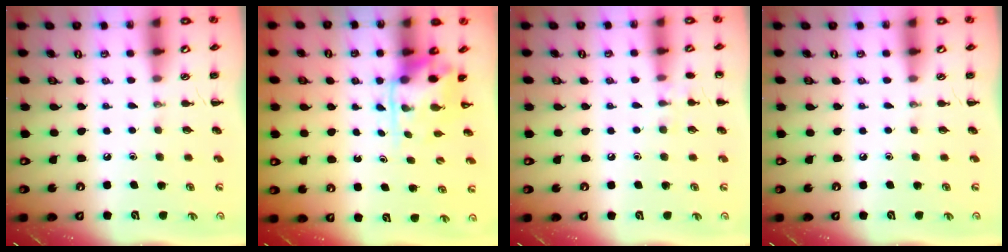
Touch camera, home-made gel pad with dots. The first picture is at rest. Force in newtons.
{"total": 3.5, "press": 3.4, "slide": 0.8}
{"total": 6.3, "press": 6.0, "slide": 2.1}
{"total": 0.0}